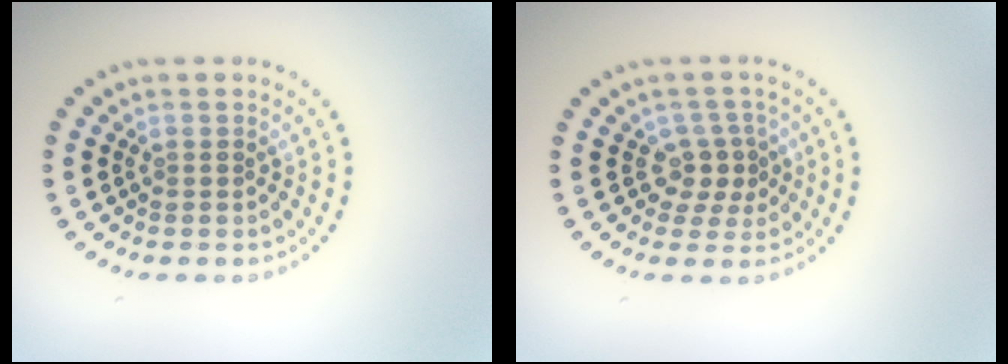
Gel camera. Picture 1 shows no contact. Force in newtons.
{"total": 2.4, "press": 1.9, "slide": 1.5}